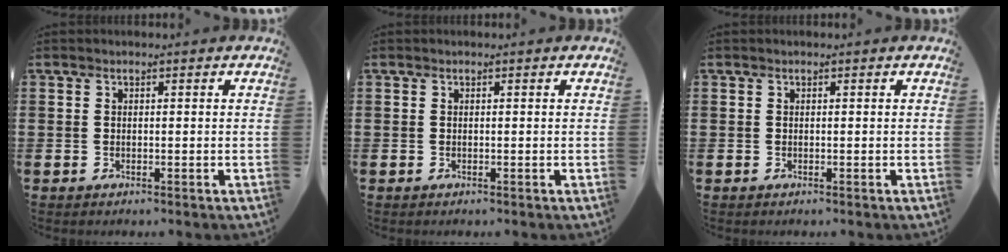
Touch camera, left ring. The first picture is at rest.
{"total": 0.0}
{"total": 0.0}